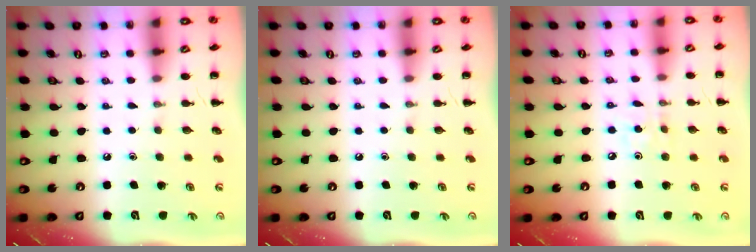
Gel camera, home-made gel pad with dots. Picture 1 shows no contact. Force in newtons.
{"total": 0.0}
{"total": 3.5, "press": 3.3, "slide": 1.2}